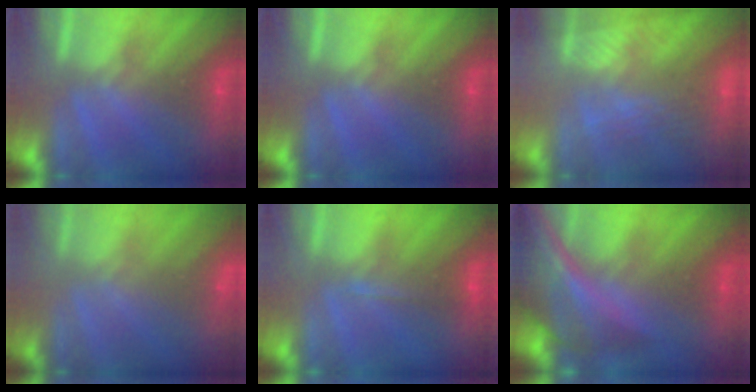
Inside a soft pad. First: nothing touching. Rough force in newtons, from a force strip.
{"total": 0.0}
{"total": 2.9}
{"total": 3.0}
{"total": 1.8}
{"total": 9.1}